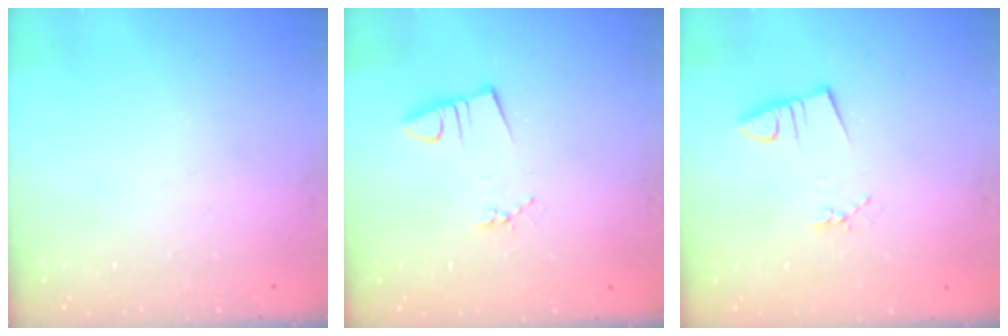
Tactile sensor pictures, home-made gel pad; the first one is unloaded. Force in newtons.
{"total": 2.9, "press": 1.4, "slide": 2.5}
{"total": 2.8, "press": 1.4, "slide": 2.4}